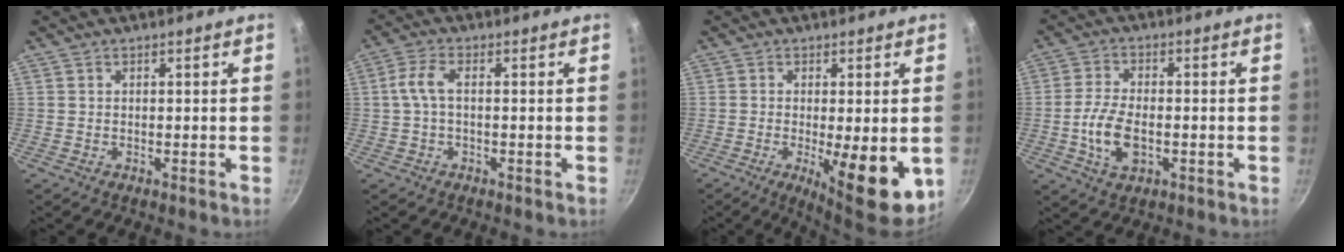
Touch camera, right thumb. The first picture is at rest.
{"total": 4.2, "force": [0.0, 1.6, 3.8], "torque": [-0.096, 0.014, -0.005]}
{"total": 12.5, "force": [-2.8, 3.8, 11.5], "torque": [-0.146, -0.009, -0.028]}
{"total": 8.3, "force": [-1.8, 4.6, 6.7], "torque": [-0.135, 0.012, -0.037]}